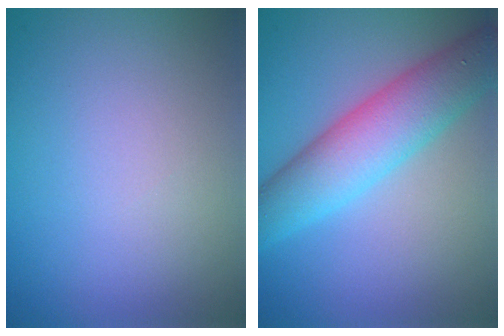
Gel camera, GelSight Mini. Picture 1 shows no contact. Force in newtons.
{"total": 6.6, "press": 6.6, "slide": 0.1}